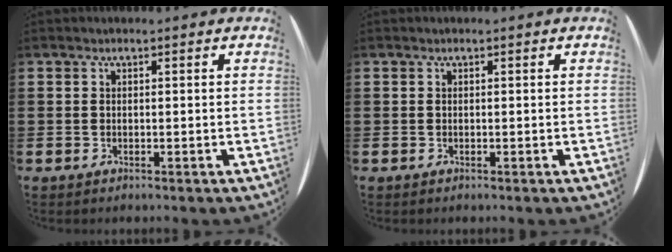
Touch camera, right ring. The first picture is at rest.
{"total": 0.0}